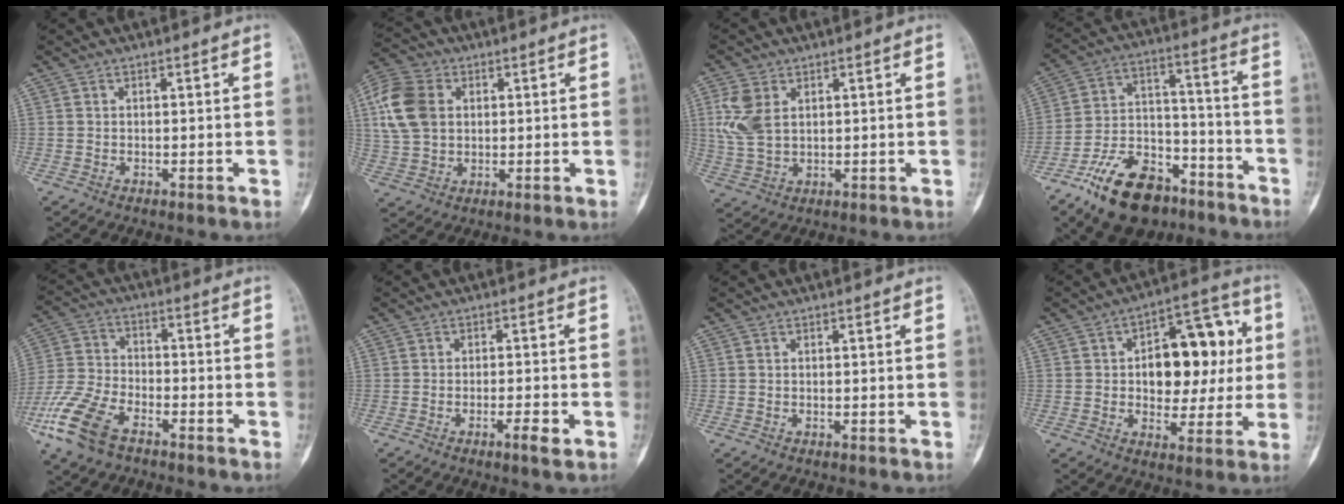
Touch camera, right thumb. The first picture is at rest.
{"total": 12.4, "force": [2.6, 9.1, 8.0], "torque": [-0.152, 0.009, 0.046]}
{"total": 7.7, "force": [2.1, 5.1, 5.5], "torque": [-0.119, -0.001, 0.050]}
{"total": 18.3, "force": [-11.9, 9.8, 9.9], "torque": [-0.148, 0.088, -0.202]}
{"total": 13.2, "force": [-7.6, 6.7, 8.5], "torque": [-0.183, 0.018, -0.156]}
{"total": 3.2, "force": [-1.6, 0.4, 2.7], "torque": [-0.048, 0.005, -0.028]}
{"total": 0.0}
{"total": 17.0, "force": [2.2, 10.1, 13.5], "torque": [-0.132, 0.024, 0.032]}